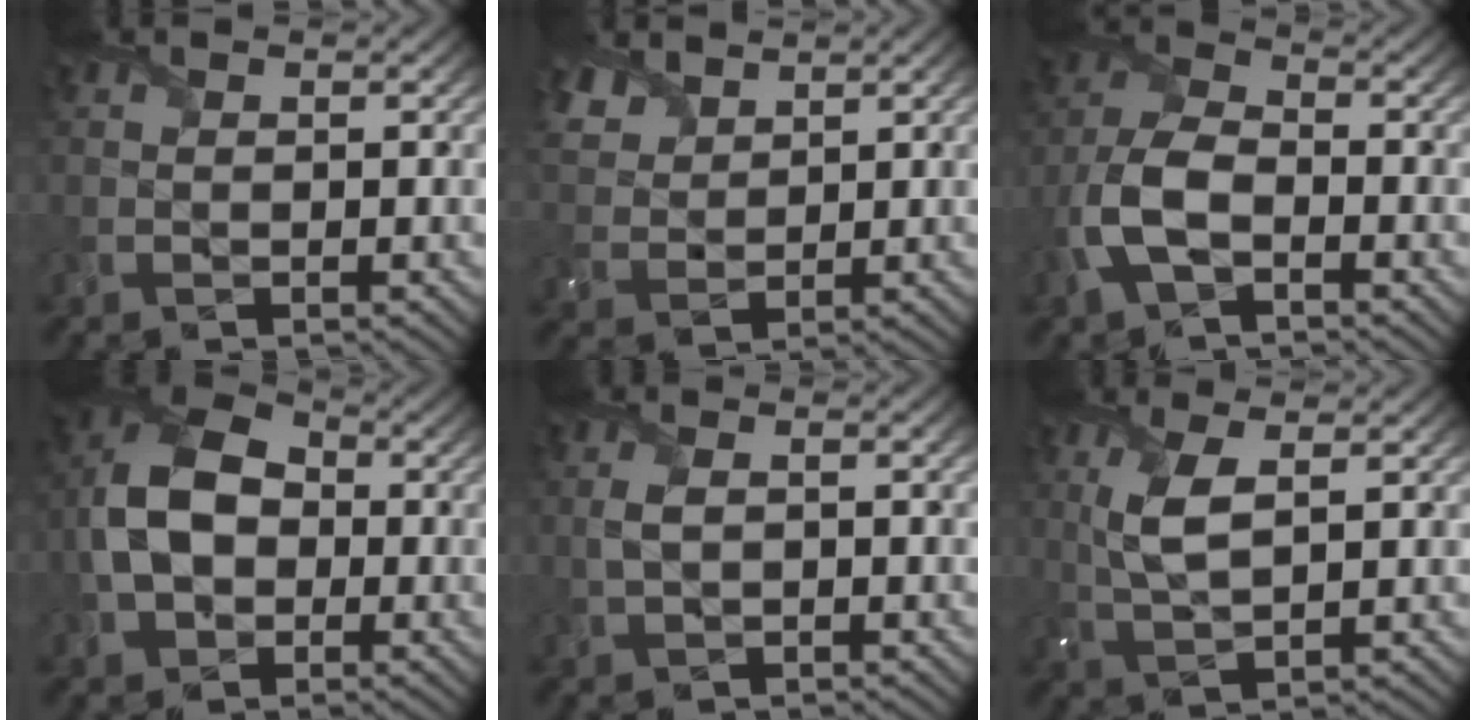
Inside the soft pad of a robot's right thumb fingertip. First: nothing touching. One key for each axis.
{"total": 4.8, "fx": 3.6, "fy": 2.6, "fz": 2.0, "tx": -0.061, "ty": 0.002, "tz": 0.078}
{"total": 7.2, "fx": -2.9, "fy": 3.8, "fz": 5.4, "tx": -0.132, "ty": 0.005, "tz": -0.073}
{"total": 10.3, "fx": -1.1, "fy": 7.4, "fz": 7.1, "tx": -0.165, "ty": -0.001, "tz": -0.033}
{"total": 2.5, "fx": -0.1, "fy": 1.3, "fz": 2.2, "tx": -0.057, "ty": 0.002, "tz": -0.003}
{"total": 4.7, "fx": 1.5, "fy": 1.5, "fz": 4.2, "tx": -0.103, "ty": -0.001, "tz": 0.031}